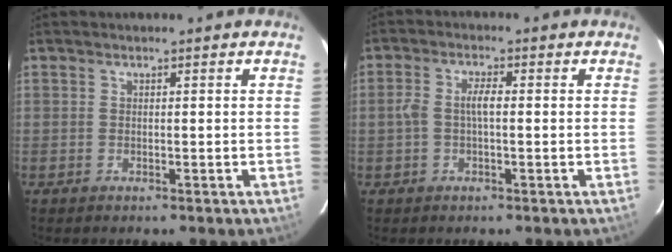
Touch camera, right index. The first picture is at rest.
{"total": 3.7, "force": [-0.2, 1.3, 3.4], "torque": [-0.069, 0.008, -0.004]}